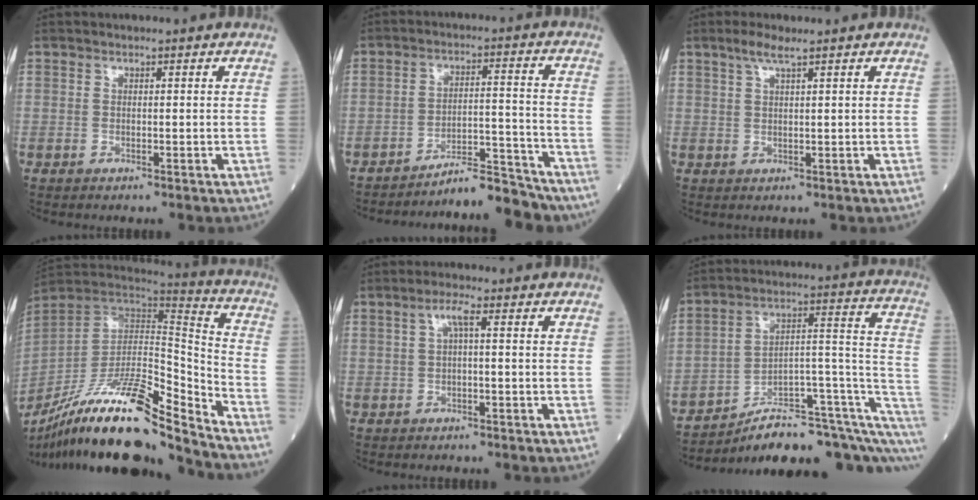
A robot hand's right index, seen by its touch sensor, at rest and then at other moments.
{"total": 8.7, "force": [-8.6, 0.7, 1.5], "torque": [-0.011, 0.035, -0.140]}
{"total": 2.8, "force": [2.0, 0.0, 1.9], "torque": [-0.047, 0.004, 0.041]}
{"total": 23.4, "force": [-18.4, 2.2, 14.2], "torque": [-0.259, -0.009, -0.329]}
{"total": 2.3, "force": [0.4, 0.3, 2.3], "torque": [-0.045, 0.010, 0.008]}
{"total": 18.6, "force": [-13.4, 4.9, 11.9], "torque": [-0.100, 0.074, -0.190]}